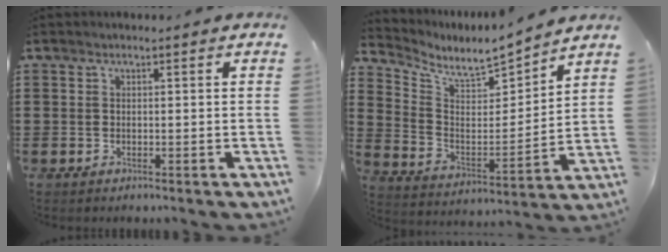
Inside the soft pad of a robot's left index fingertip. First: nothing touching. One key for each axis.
{"total": 5.6, "fx": 5.2, "fy": 1.3, "fz": 1.7, "tx": -0.062, "ty": -0.043, "tz": 0.084}